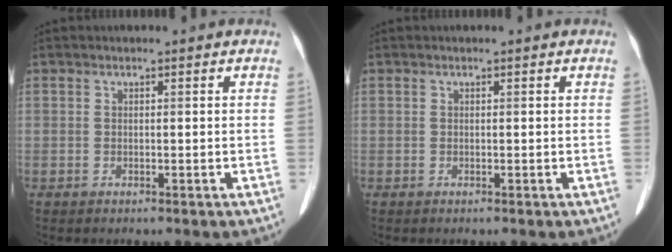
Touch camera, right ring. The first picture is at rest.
{"total": 0.0}